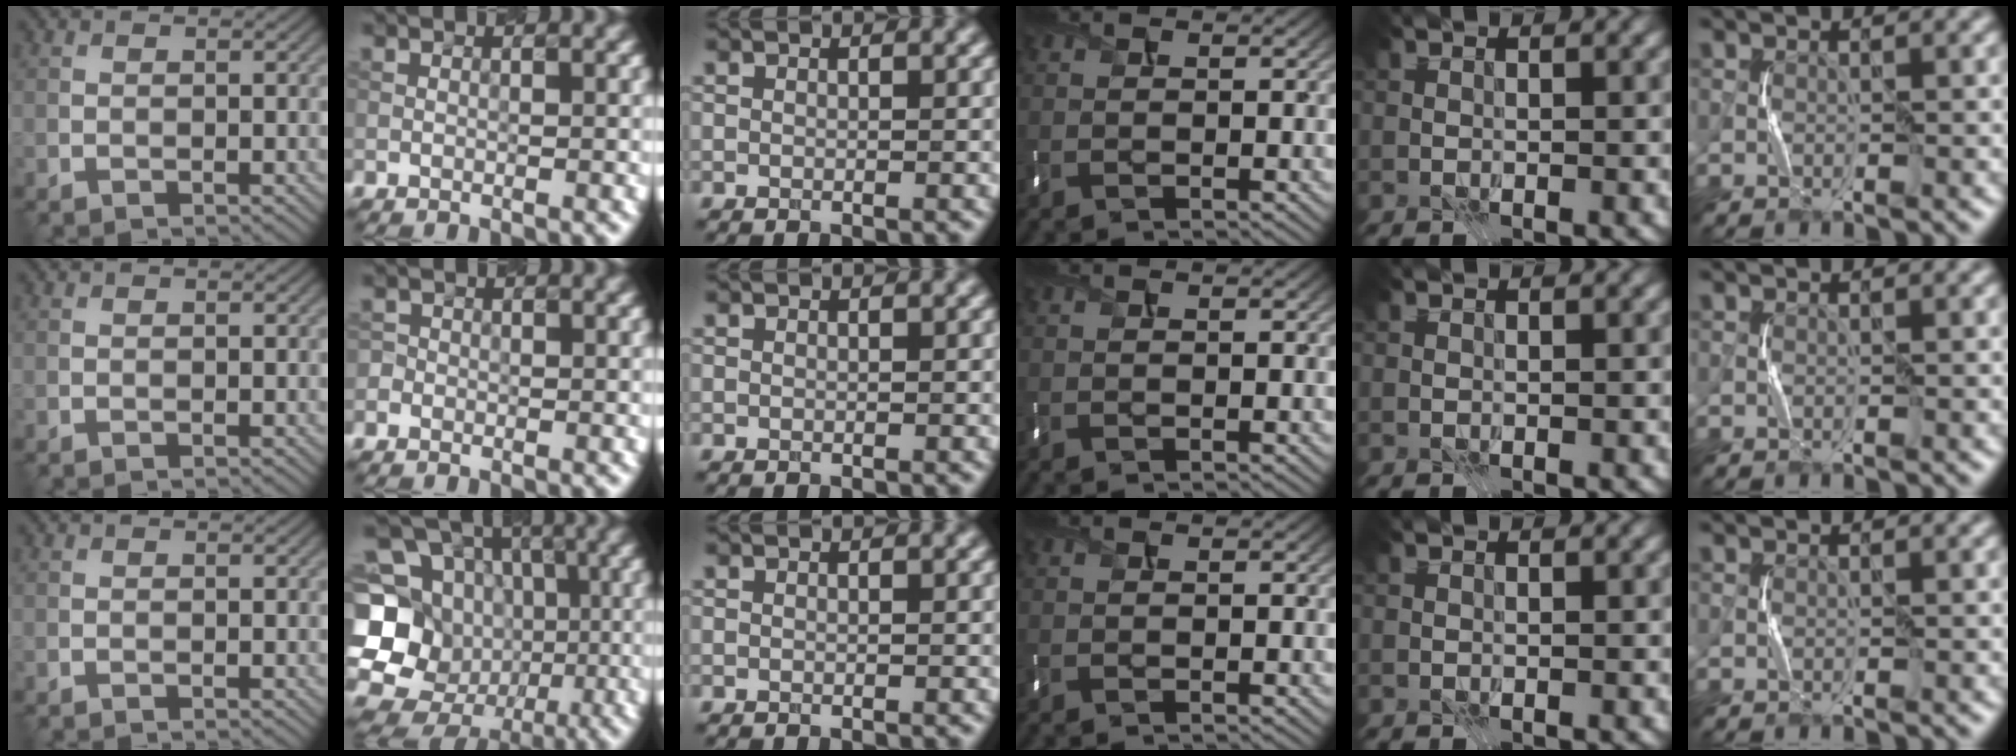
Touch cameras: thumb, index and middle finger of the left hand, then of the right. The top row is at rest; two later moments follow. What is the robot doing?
{"motion": "press", "object": "keyboard"}